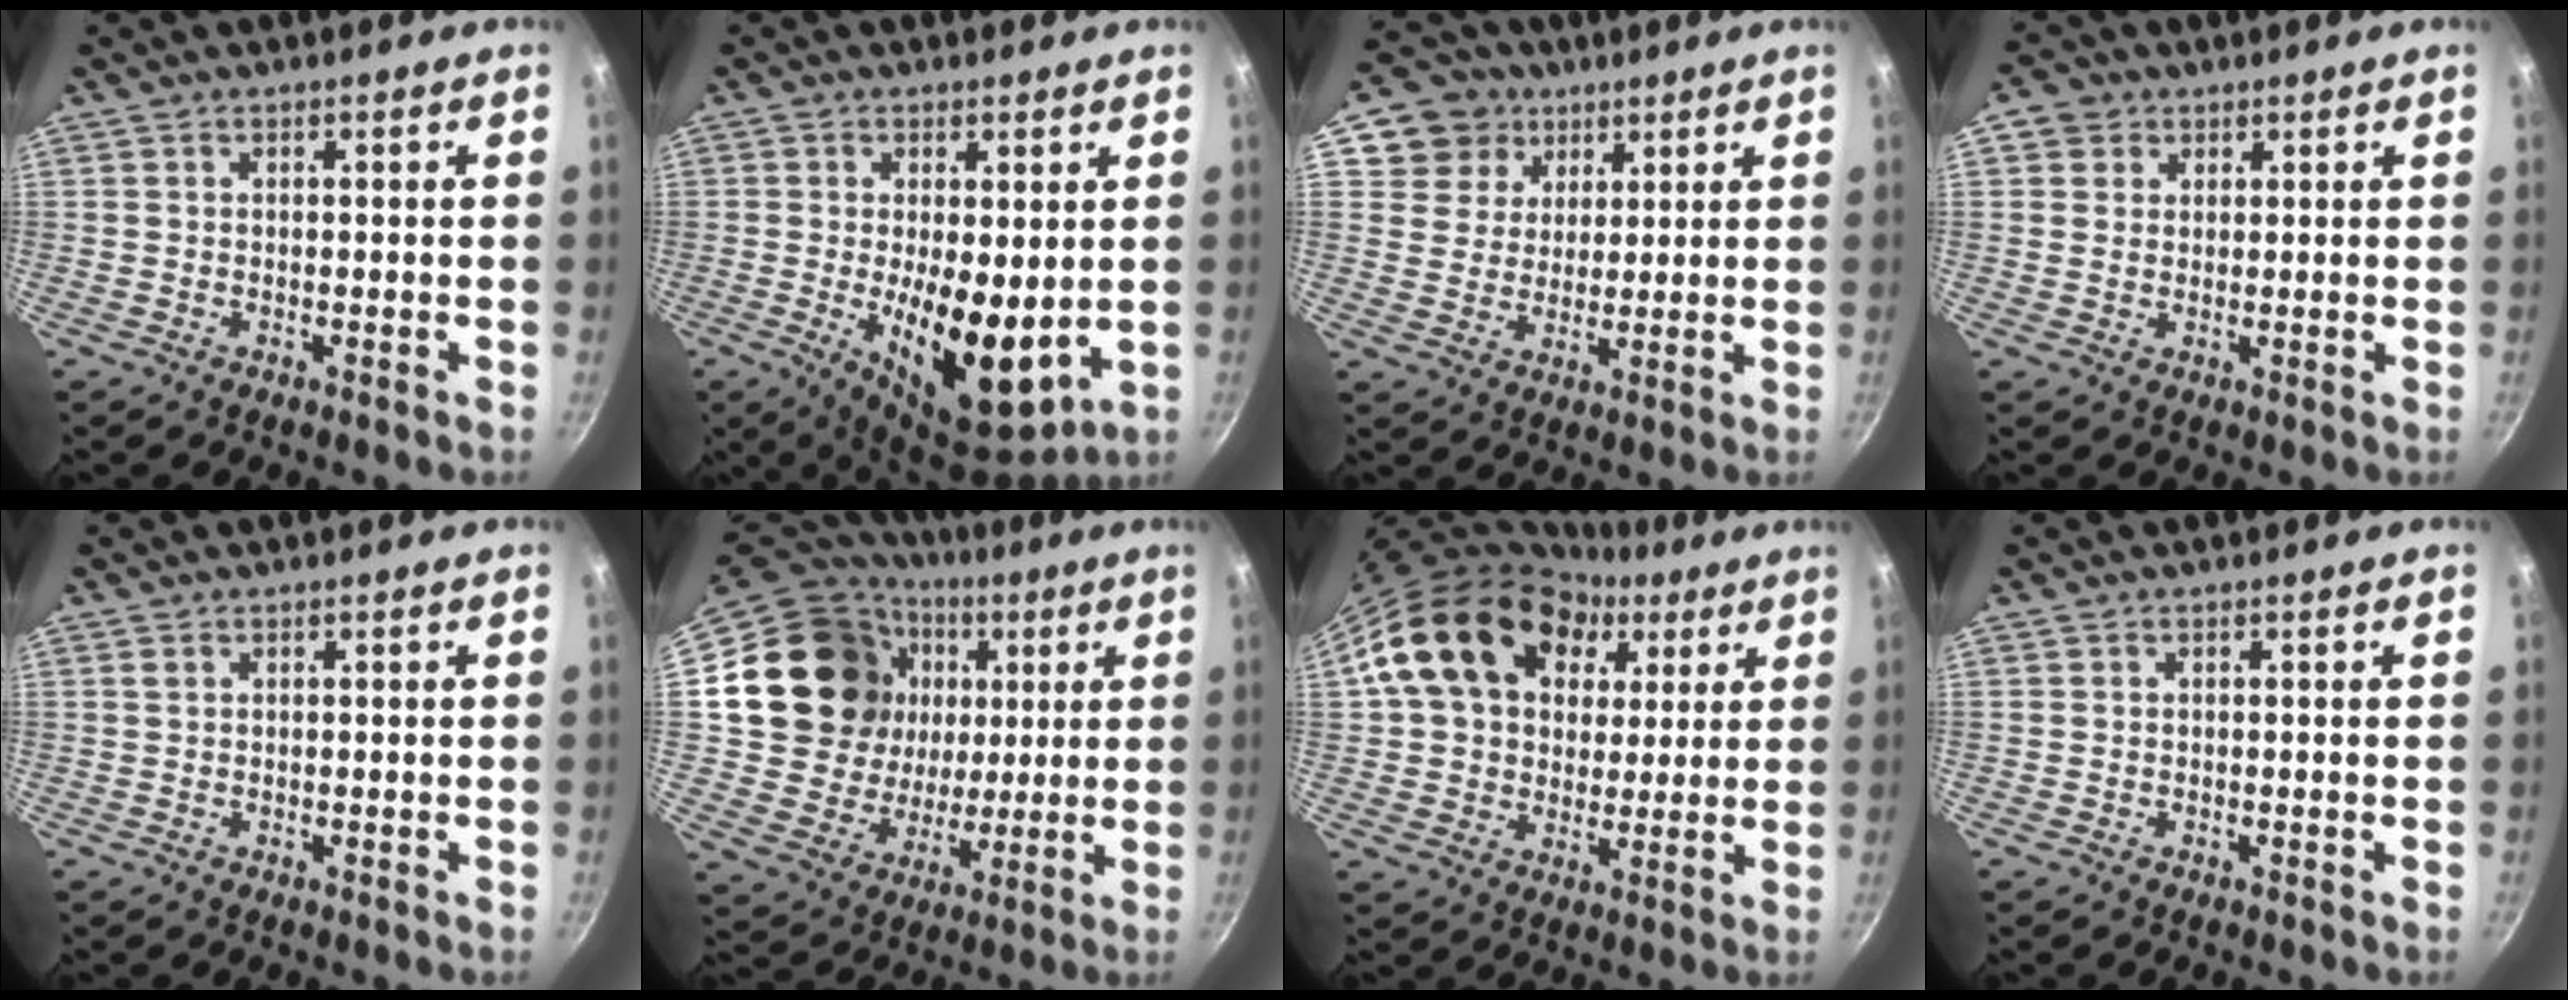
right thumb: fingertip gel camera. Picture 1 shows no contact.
{"total": 12.6, "force": [-0.8, 5.4, 11.4], "torque": [-0.166, -0.026, -0.002]}
{"total": 9.3, "force": [4.6, 7.8, 2.0], "torque": [-0.001, -0.004, 0.072]}
{"total": 4.0, "force": [1.5, 3.5, 1.1], "torque": [0.010, 0.002, 0.020]}
{"total": 0.7, "force": [0.3, 0.5, 0.3], "torque": [-0.006, 0.000, 0.005]}
{"total": 23.4, "force": [5.5, 19.6, 11.5], "torque": [-0.196, 0.011, 0.105]}
{"total": 19.8, "force": [7.3, 14.9, 10.8], "torque": [-0.164, 0.009, 0.120]}
{"total": 0.0}